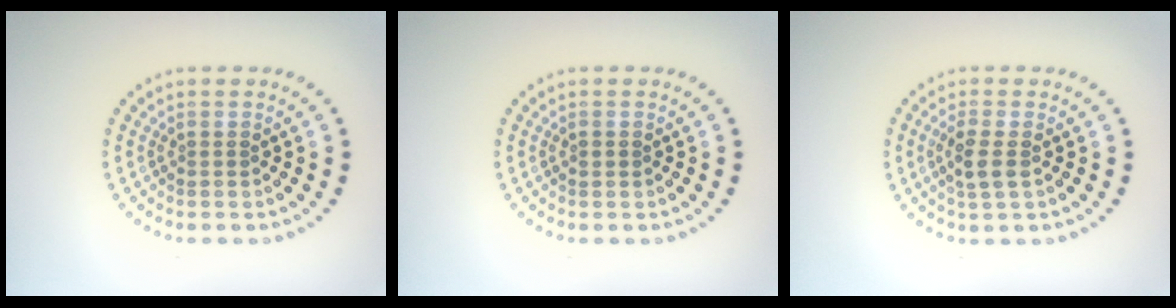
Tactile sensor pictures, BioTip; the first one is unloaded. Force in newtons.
{"total": 0.5, "press": 0.5, "slide": 0.1}
{"total": 2.3, "press": 2.1, "slide": 0.9}